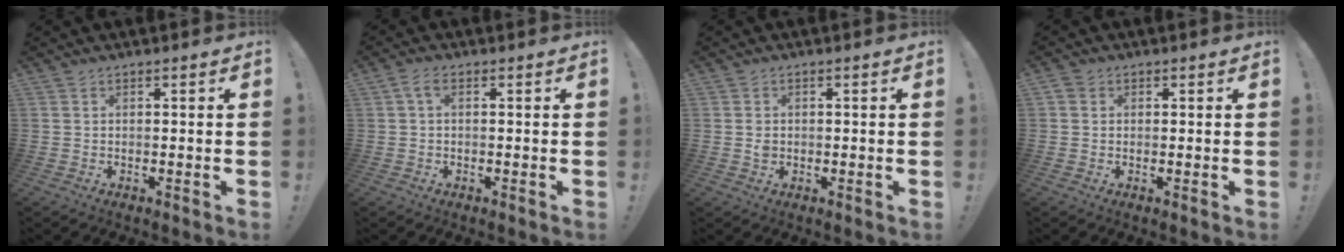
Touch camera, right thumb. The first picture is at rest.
{"total": 2.4, "force": [0.3, 1.0, 2.2], "torque": [-0.052, 0.010, 0.006]}
{"total": 1.7, "force": [-0.2, 1.5, 0.9], "torque": [-0.012, 0.003, -0.005]}
{"total": 1.7, "force": [0.7, 1.5, 0.6], "torque": [-0.014, 0.003, 0.014]}